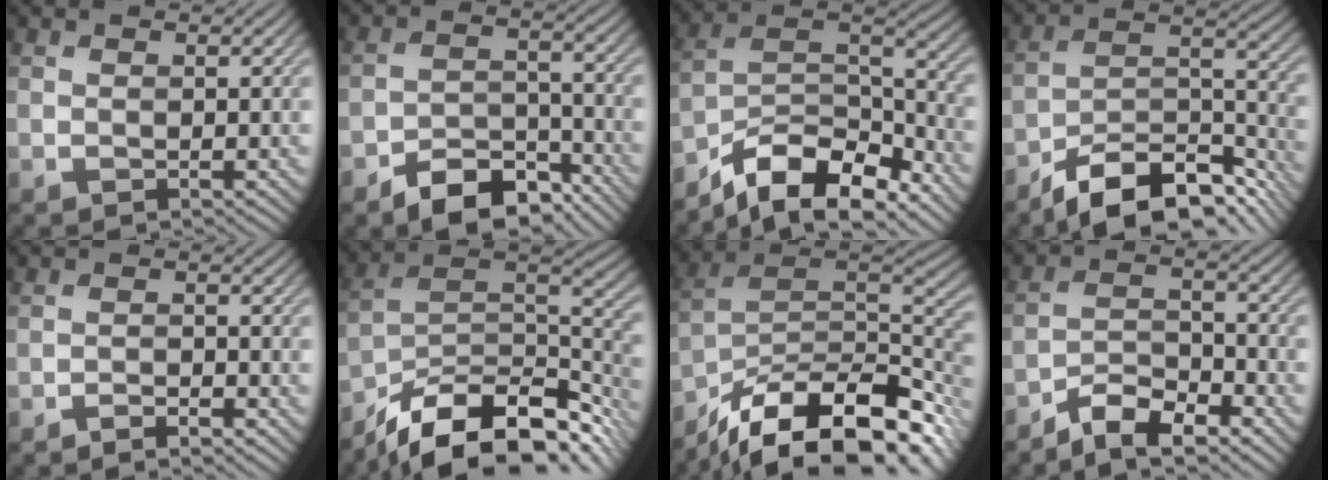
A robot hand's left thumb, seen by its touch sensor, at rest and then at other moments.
{"total": 8.4, "force": [-6.3, 3.9, 4.0], "torque": [-0.058, -0.006, -0.114]}
{"total": 12.5, "force": [-9.5, 4.1, 7.0], "torque": [-0.124, -0.006, -0.179]}
{"total": 12.9, "force": [-9.6, 4.4, 7.4], "torque": [-0.120, -0.012, -0.172]}
{"total": 2.0, "force": [-1.7, 0.2, 1.0], "torque": [-0.018, 0.003, -0.034]}
{"total": 15.8, "force": [-10.9, 6.4, 9.5], "torque": [-0.191, -0.022, -0.175]}
{"total": 17.4, "force": [-11.8, 6.9, 10.8], "torque": [-0.212, -0.034, -0.185]}
{"total": 6.5, "force": [-5.2, 1.9, 3.3], "torque": [-0.062, 0.001, -0.104]}